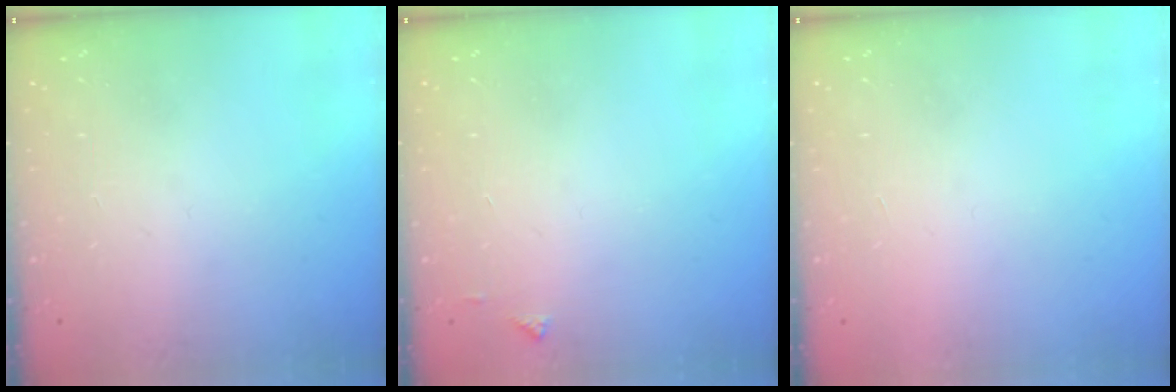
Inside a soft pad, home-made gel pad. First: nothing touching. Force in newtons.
{"total": 3.8, "press": 3.7, "slide": 0.6}
{"total": 1.6, "press": 1.6, "slide": 0.1}